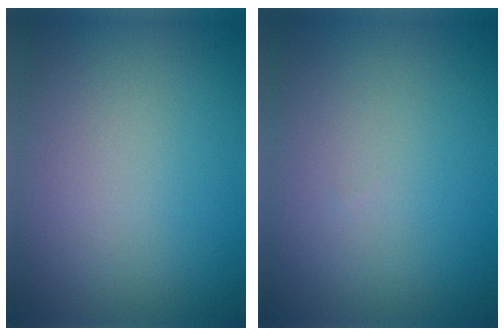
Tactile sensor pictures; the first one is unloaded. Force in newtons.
{"total": 0.0}